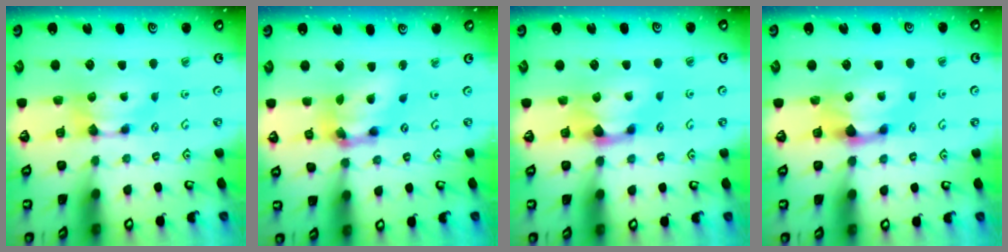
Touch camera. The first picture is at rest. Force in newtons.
{"total": 7.6, "press": 7.2, "slide": 2.3}
{"total": 1.3, "press": 0.5, "slide": 1.2}
{"total": 1.9, "press": 1.1, "slide": 1.5}